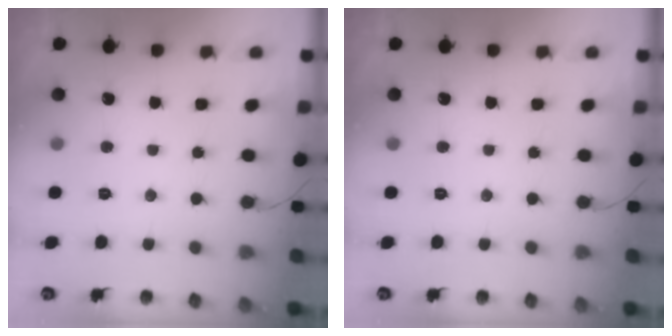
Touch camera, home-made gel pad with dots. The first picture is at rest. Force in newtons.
{"total": 0.0}